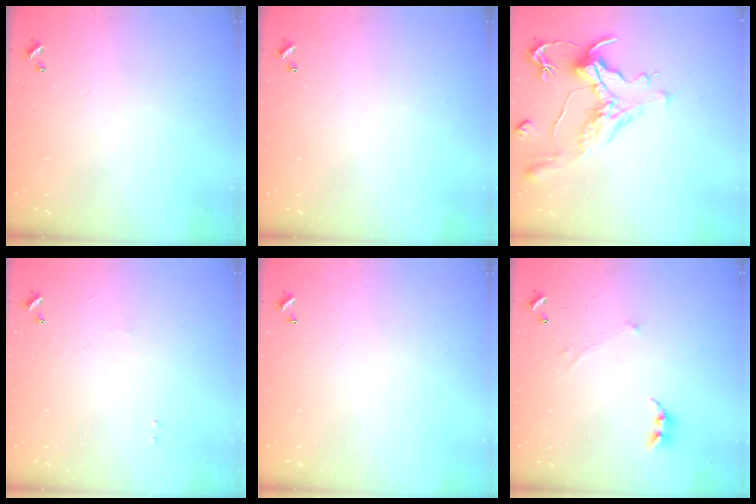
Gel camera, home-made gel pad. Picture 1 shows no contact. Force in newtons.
{"total": 0.0}
{"total": 1.1, "press": 0.0, "slide": 1.1}
{"total": 0.9, "press": 0.8, "slide": 0.5}
{"total": 0.0}
{"total": 0.7, "press": 0.0, "slide": 0.7}